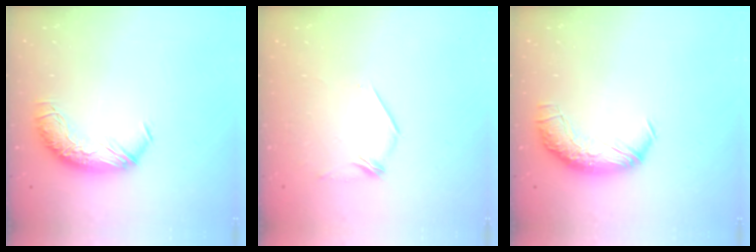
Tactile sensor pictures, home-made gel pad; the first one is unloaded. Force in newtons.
{"total": 5.9, "press": 5.9, "slide": 0.9}
{"total": 2.5, "press": 1.2, "slide": 2.2}